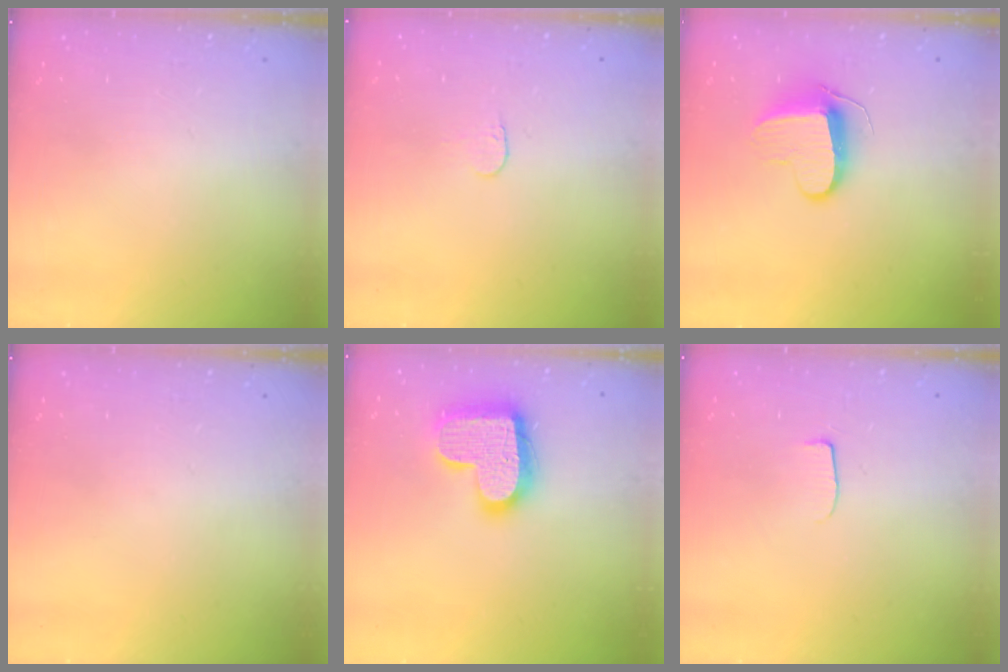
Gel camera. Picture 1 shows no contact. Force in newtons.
{"total": 3.8, "press": 3.8, "slide": 0.3}
{"total": 9.8, "press": 9.8, "slide": 0.5}
{"total": 0.0}
{"total": 17.7, "press": 17.6, "slide": 1.3}
{"total": 5.1, "press": 5.0, "slide": 0.6}